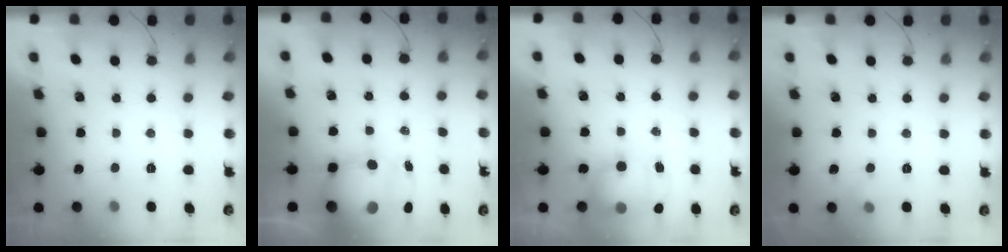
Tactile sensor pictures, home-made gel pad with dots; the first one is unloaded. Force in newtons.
{"total": 10.8, "press": 10.4, "slide": 2.9}
{"total": 11.9, "press": 9.3, "slide": 7.4}
{"total": 5.8, "press": 3.2, "slide": 4.9}